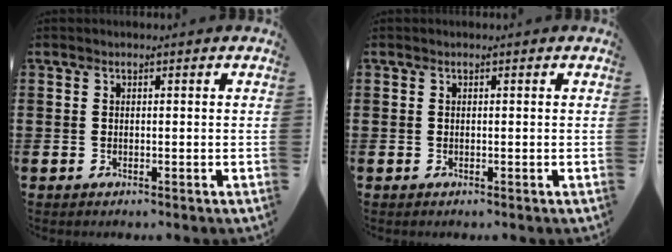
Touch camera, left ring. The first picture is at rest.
{"total": 0.0}